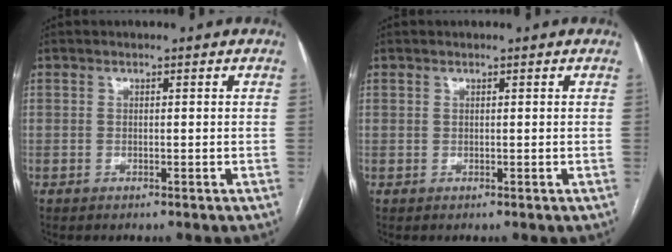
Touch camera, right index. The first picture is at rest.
{"total": 0.0}